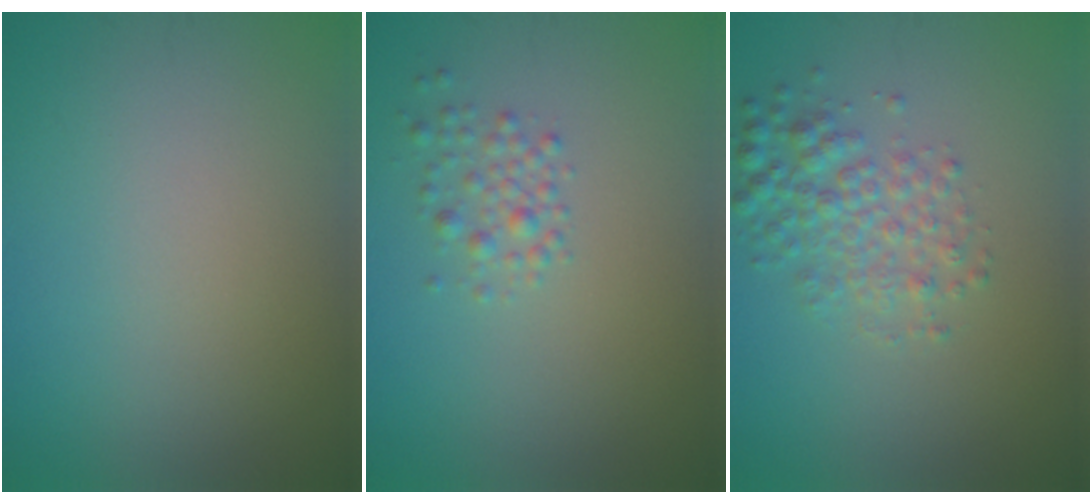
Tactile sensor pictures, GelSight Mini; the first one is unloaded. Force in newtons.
{"total": 1.7, "press": 1.7, "slide": 0.1}
{"total": 3.3, "press": 3.3, "slide": 0.1}